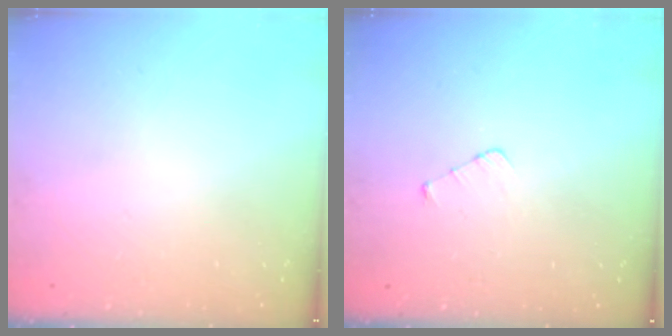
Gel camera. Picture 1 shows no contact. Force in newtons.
{"total": 2.4, "press": 2.4, "slide": 0.3}